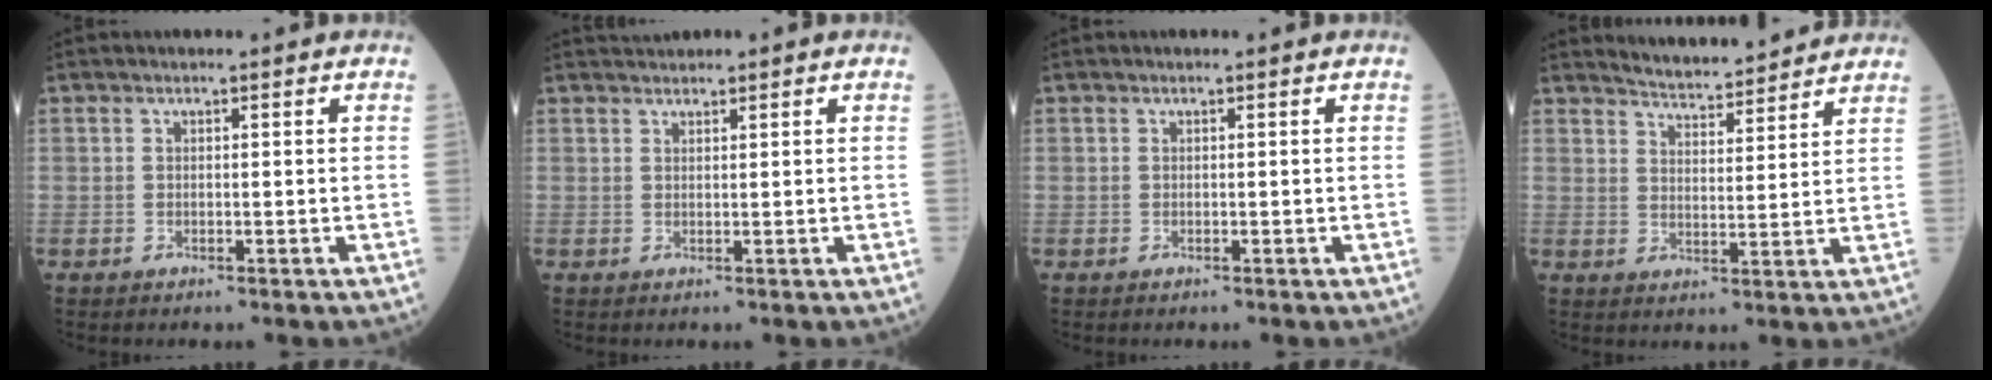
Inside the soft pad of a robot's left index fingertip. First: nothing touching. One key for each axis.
{"total": 1.3, "fx": 1.3, "fy": 0.2, "fz": 0.0, "tx": -0.010, "ty": 0.014, "tz": 0.026}
{"total": 0.0}
{"total": 8.8, "fx": 8.5, "fy": 0.9, "fz": 2.0, "tx": -0.039, "ty": 0.009, "tz": 0.124}